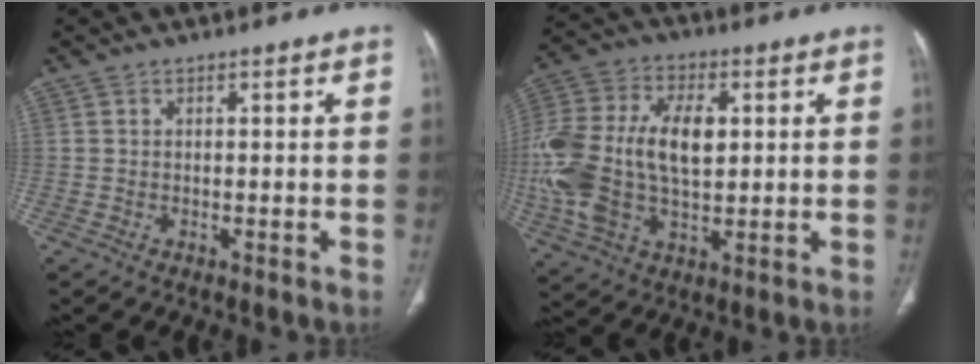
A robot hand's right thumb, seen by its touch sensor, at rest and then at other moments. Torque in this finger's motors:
{"motor_torque": [2.53, 2.48, 2.00, 0.11, 0.23]}